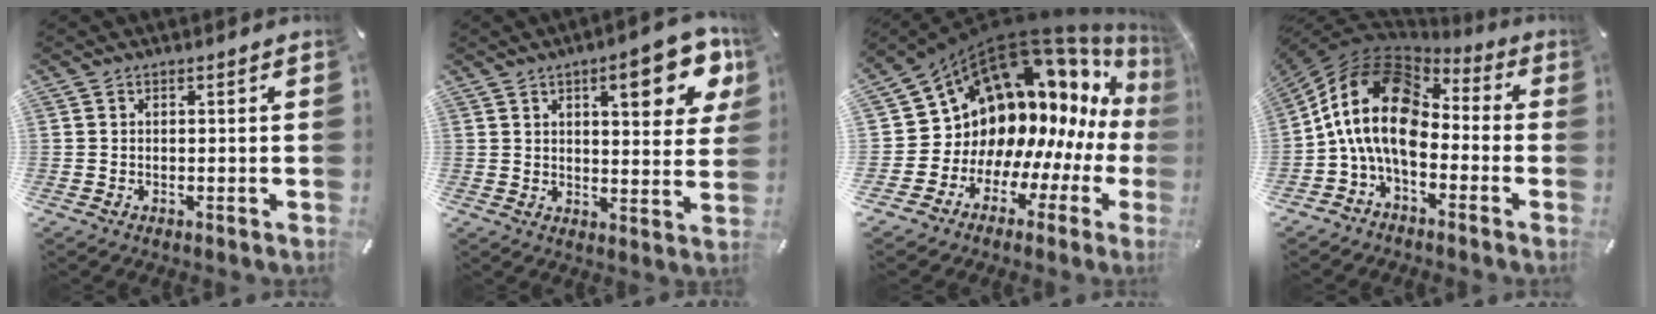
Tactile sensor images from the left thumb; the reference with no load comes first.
{"total": 14.0, "force": [7.0, 5.1, 11.0], "torque": [-0.139, -0.028, 0.106]}
{"total": 17.0, "force": [8.0, 12.0, 9.0], "torque": [-0.117, -0.114, 0.172]}
{"total": 18.2, "force": [-2.4, 11.8, 13.6], "torque": [-0.295, 0.023, -0.048]}